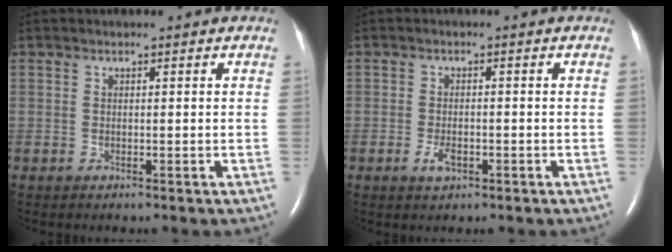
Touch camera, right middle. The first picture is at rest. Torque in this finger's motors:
{"motor_torque": [0.02, 0.02, 0.01, 0.02]}